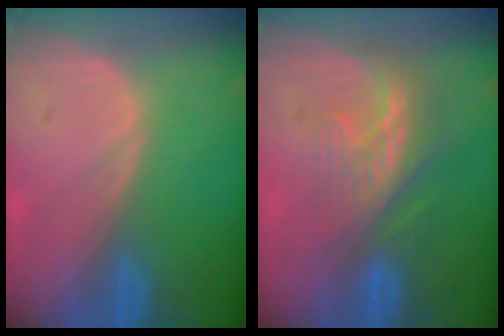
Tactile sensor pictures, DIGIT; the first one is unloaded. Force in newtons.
{"total": 8.4, "press": 7.2, "slide": 4.2}